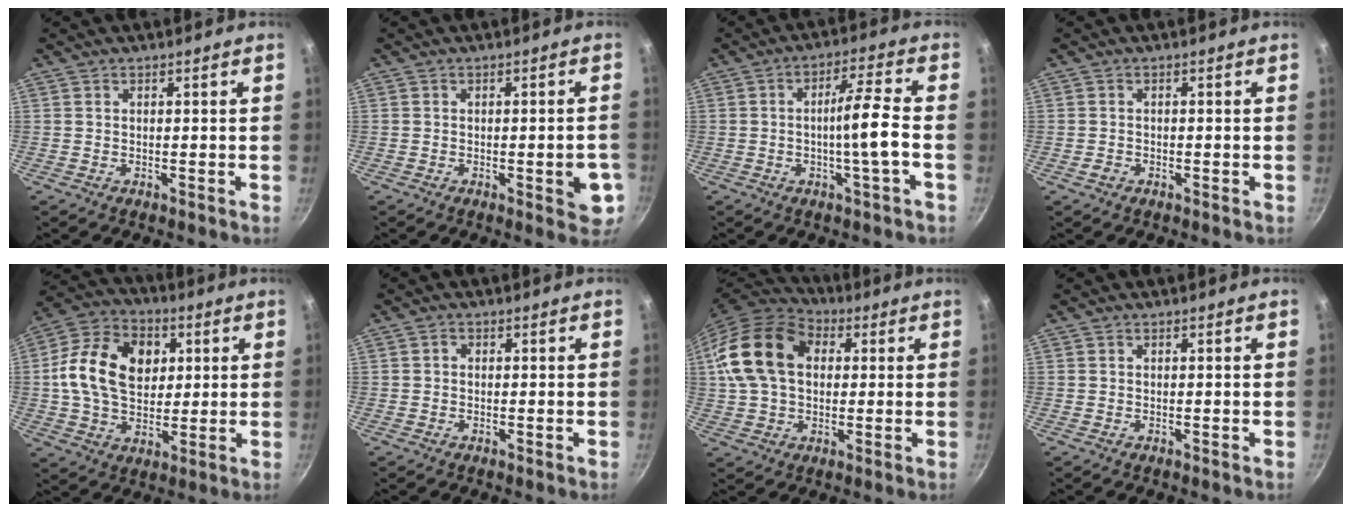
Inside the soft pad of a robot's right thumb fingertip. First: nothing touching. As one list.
[{"total": 8.7, "force": [-2.6, 2.9, 7.8], "torque": [-0.070, 0.022, -0.028]}, {"total": 8.1, "force": [-2.0, -0.1, 7.9], "torque": [-0.131, 0.021, -0.033]}, {"total": 1.1, "force": [-0.8, 0.7, 0.5], "torque": [-0.012, 0.003, -0.014]}, {"total": 17.1, "force": [3.1, 12.3, 11.4], "torque": [-0.174, 0.011, 0.042]}, {"total": 1.0, "force": [0.0, 0.9, 0.5], "torque": [-0.009, 0.006, -0.001]}, {"total": 18.0, "force": [3.4, 12.9, 12.1], "torque": [-0.212, 0.025, 0.048]}, {"total": 0.0}]